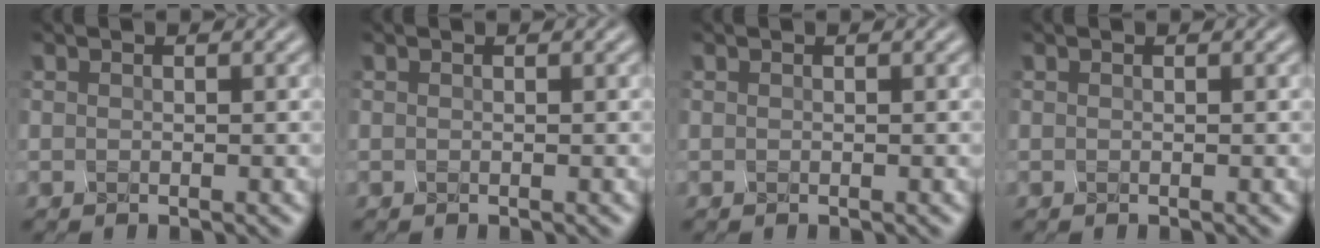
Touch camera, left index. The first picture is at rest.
{"total": 0.0}
{"total": 0.0}
{"total": 0.0}